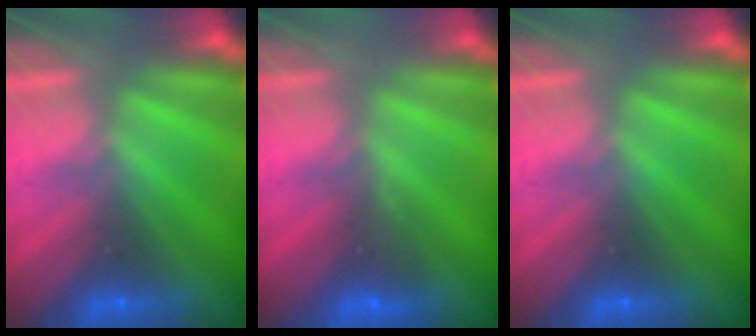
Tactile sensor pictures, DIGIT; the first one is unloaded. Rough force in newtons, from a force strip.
{"total": 2.9}
{"total": 0.0}